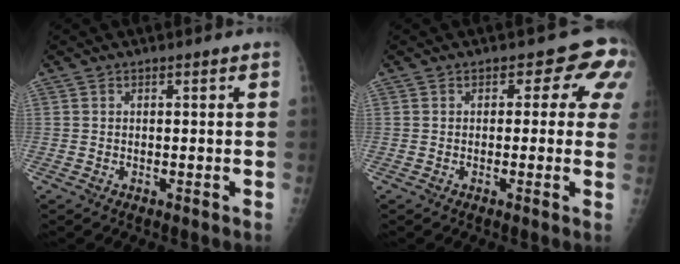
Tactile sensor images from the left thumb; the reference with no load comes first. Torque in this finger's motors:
{"motor_torque": [0.08, 0.22, 0.10, -0.18, 0.06]}